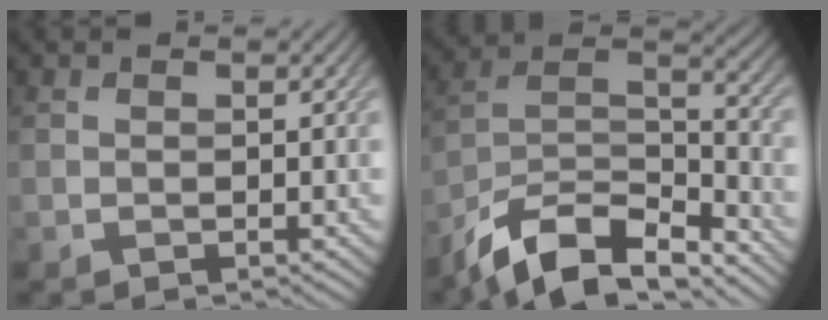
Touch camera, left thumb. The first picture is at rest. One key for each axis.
{"total": 12.8, "fx": -9.8, "fy": 4.3, "fz": 6.9, "tx": -0.144, "ty": -0.016, "tz": -0.182}